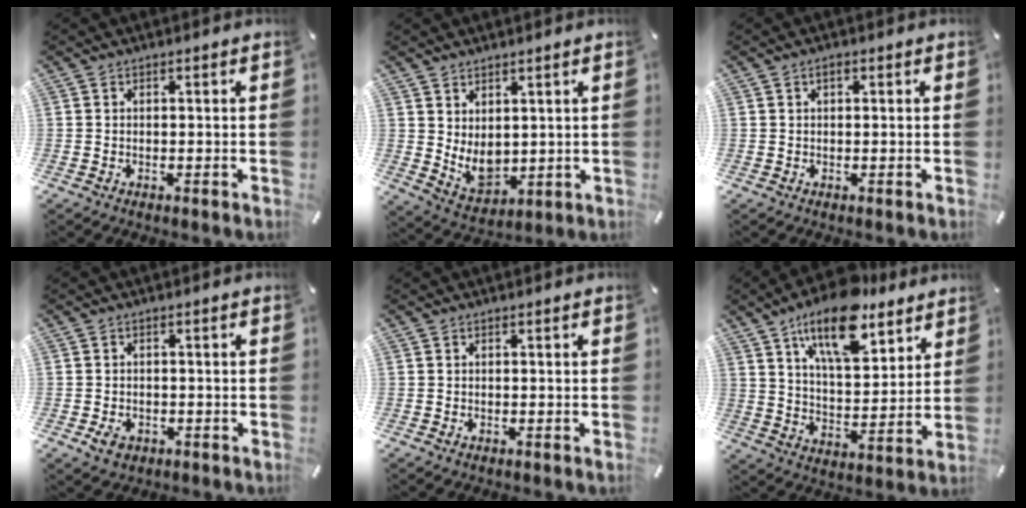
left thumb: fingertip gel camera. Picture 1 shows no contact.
{"total": 6.5, "force": [2.3, 5.0, 3.5], "torque": [-0.067, -0.021, 0.049]}
{"total": 1.2, "force": [0.5, 0.6, 0.9], "torque": [-0.020, 0.004, 0.008]}
{"total": 3.1, "force": [-1.2, 2.4, 1.5], "torque": [-0.032, 0.004, -0.023]}
{"total": 0.0}
{"total": 17.1, "force": [12.0, 7.5, 9.6], "torque": [-0.158, -0.063, 0.206]}